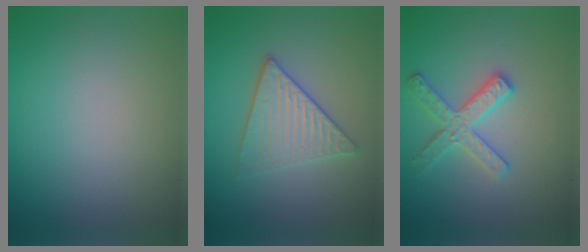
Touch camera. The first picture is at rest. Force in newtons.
{"total": 4.0, "press": 3.4, "slide": 2.0}
{"total": 2.9, "press": 2.8, "slide": 0.6}